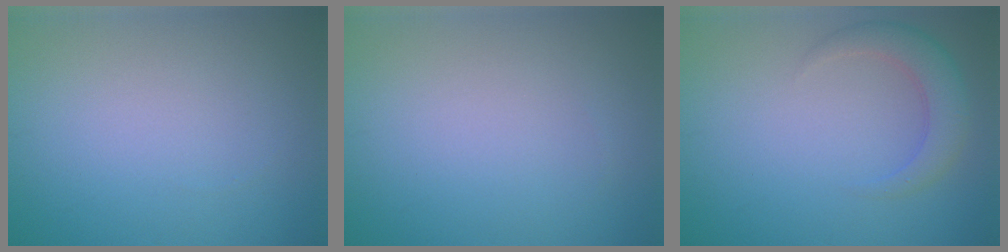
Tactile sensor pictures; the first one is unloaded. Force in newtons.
{"total": 0.0}
{"total": 3.0, "press": 3.0, "slide": 0.3}